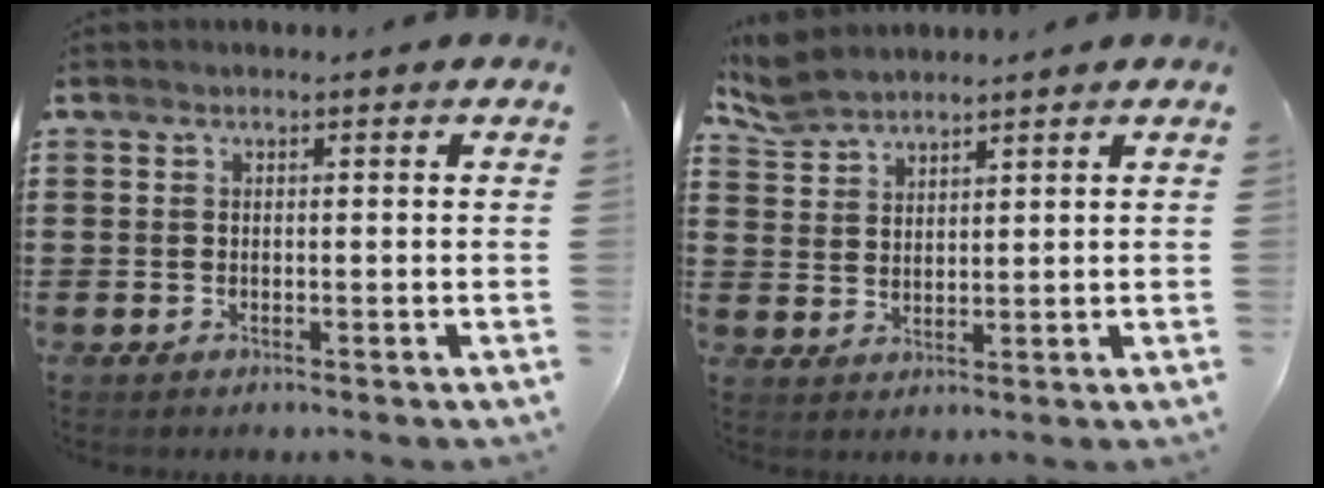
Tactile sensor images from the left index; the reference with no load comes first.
{"total": 4.5, "force": [4.2, 1.2, 1.0], "torque": [-0.034, -0.006, 0.080]}